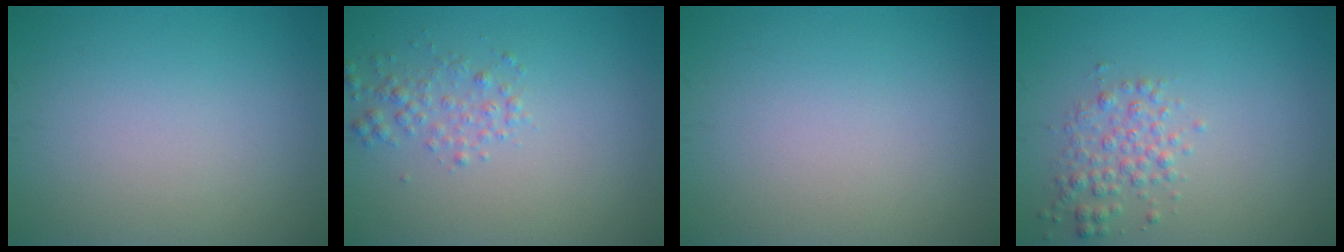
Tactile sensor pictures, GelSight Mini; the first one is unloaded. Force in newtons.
{"total": 1.9, "press": 1.9, "slide": 0.1}
{"total": 0.0}
{"total": 2.4, "press": 2.4, "slide": 0.0}